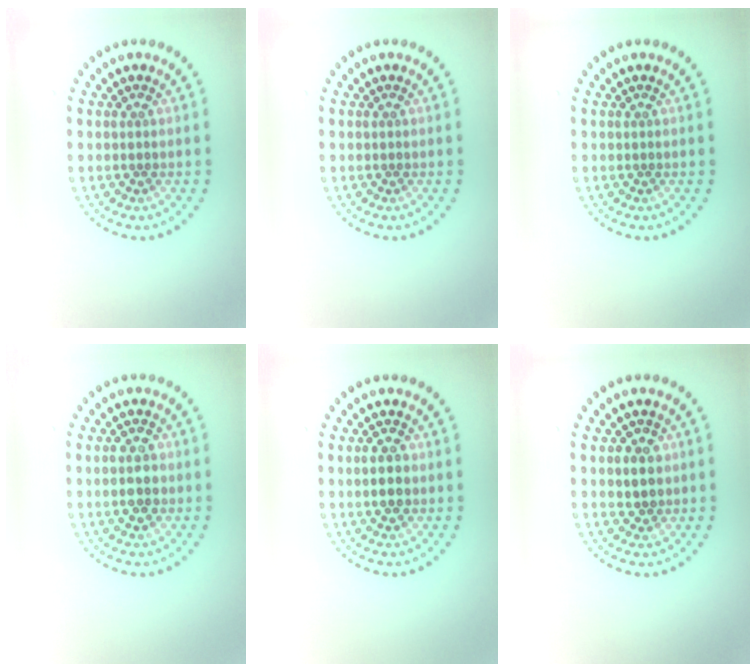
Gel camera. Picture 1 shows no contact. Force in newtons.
{"total": 0.0}
{"total": 0.0}
{"total": 2.5, "press": 2.4, "slide": 0.4}
{"total": 2.4, "press": 2.4, "slide": 0.1}
{"total": 1.9, "press": 1.9, "slide": 0.5}